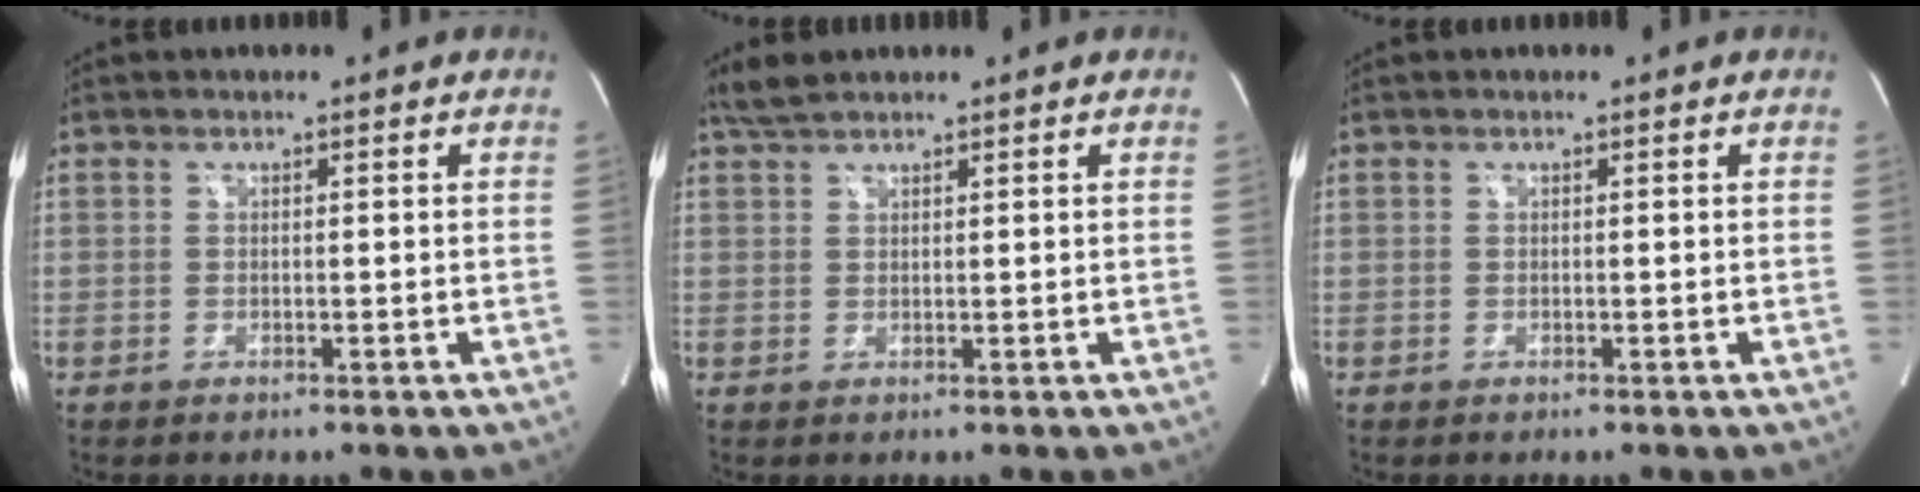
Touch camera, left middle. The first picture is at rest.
{"total": 2.8, "force": [2.6, 0.4, 1.1], "torque": [-0.030, 0.013, 0.054]}
{"total": 0.0}